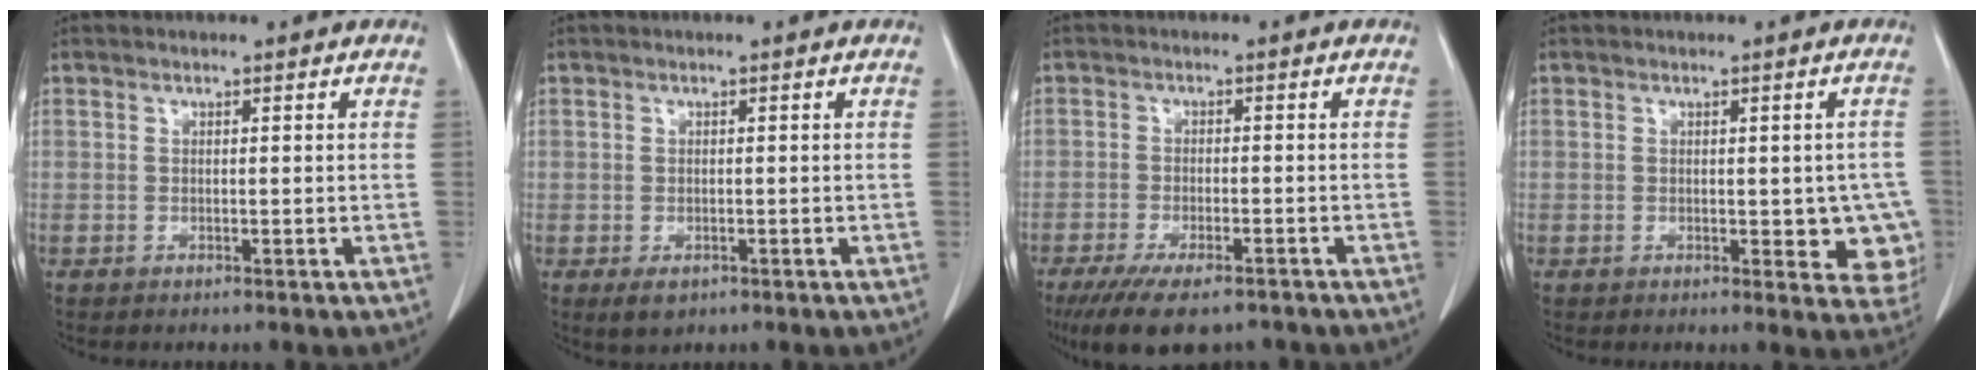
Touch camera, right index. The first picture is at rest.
{"total": 2.3, "force": [-1.1, 1.6, 1.3], "torque": [-0.018, -0.001, -0.008]}
{"total": 11.5, "force": [-8.7, 3.5, 6.6], "torque": [-0.106, -0.014, -0.132]}
{"total": 6.6, "force": [-0.9, 3.1, 5.8], "torque": [-0.042, 0.000, -0.008]}